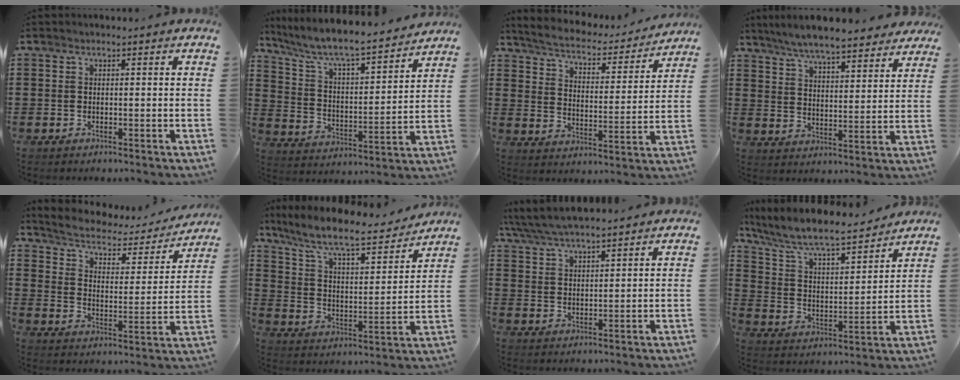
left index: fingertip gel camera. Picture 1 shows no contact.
{"total": 6.7, "force": [6.0, 0.3, 2.8], "torque": [-0.083, -0.046, 0.094]}
{"total": 3.8, "force": [3.7, 0.3, 1.0], "torque": [-0.041, -0.031, 0.055]}
{"total": 6.9, "force": [6.6, 0.3, 2.2], "torque": [-0.069, -0.030, 0.117]}
{"total": 3.7, "force": [3.0, 1.2, 1.7], "torque": [-0.054, -0.022, 0.040]}
{"total": 9.3, "force": [8.0, 0.8, 4.6], "torque": [-0.121, -0.048, 0.132]}
{"total": 4.9, "force": [4.6, 0.9, 1.6], "torque": [-0.048, -0.014, 0.083]}
{"total": 7.6, "force": [6.8, 0.7, 3.5], "torque": [-0.096, -0.045, 0.109]}